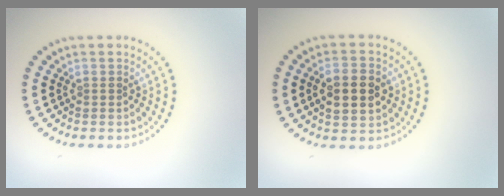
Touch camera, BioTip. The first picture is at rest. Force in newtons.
{"total": 4.2, "press": 4.2, "slide": 0.2}